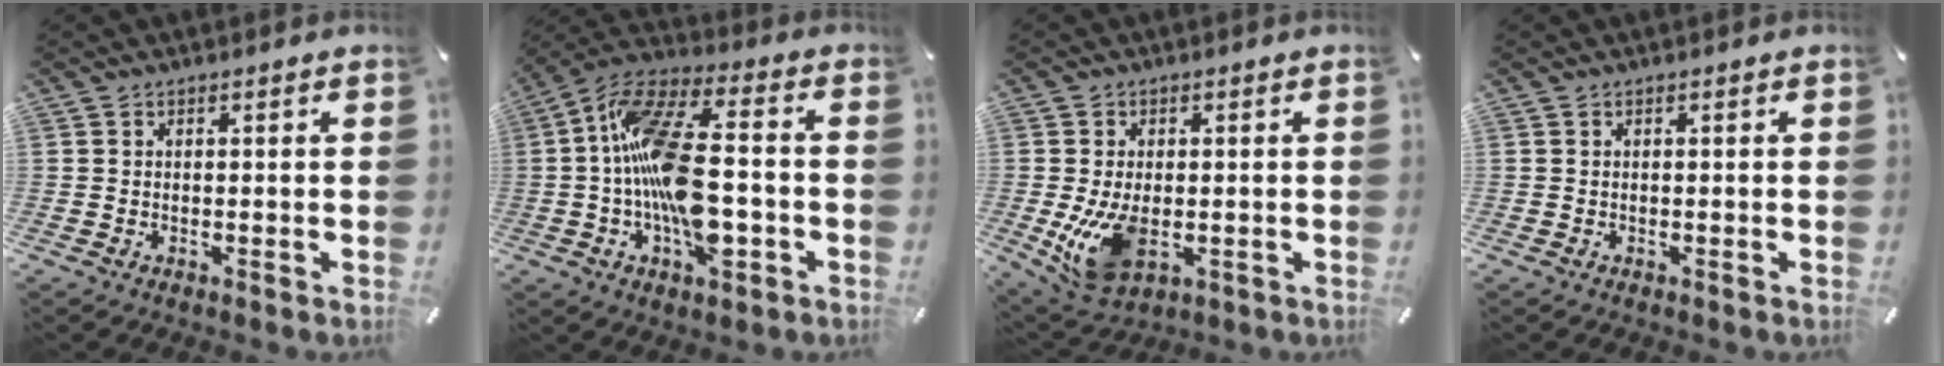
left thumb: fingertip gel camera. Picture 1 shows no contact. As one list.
[{"total": 18.1, "force": [-3.2, 8.2, 15.8], "torque": [-0.318, 0.007, -0.057]}, {"total": 10.0, "force": [-1.3, 6.4, 7.6], "torque": [-0.153, -0.011, -0.018]}, {"total": 0.0}]